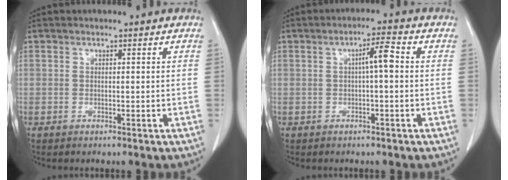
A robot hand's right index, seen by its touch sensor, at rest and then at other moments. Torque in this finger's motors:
{"motor_torque": [0.58, 0.11, 0.12, 0.03]}